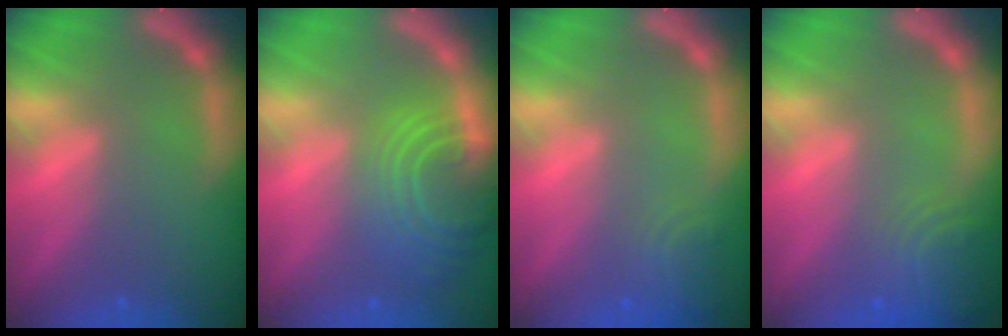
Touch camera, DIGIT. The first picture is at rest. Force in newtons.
{"total": 9.0}
{"total": 2.9}
{"total": 5.6}